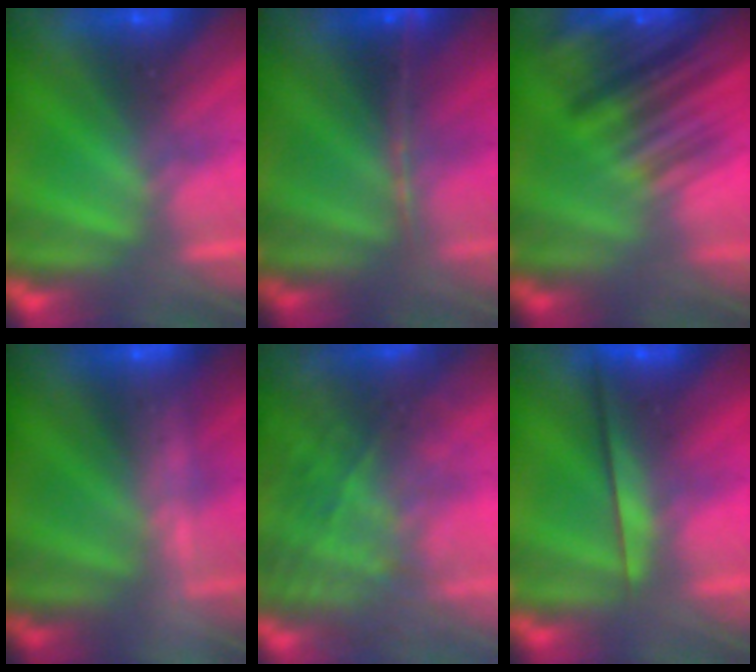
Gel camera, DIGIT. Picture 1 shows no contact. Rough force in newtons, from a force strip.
{"total": 1.2}
{"total": 7.2}
{"total": 2.2}
{"total": 7.5}
{"total": 2.3}